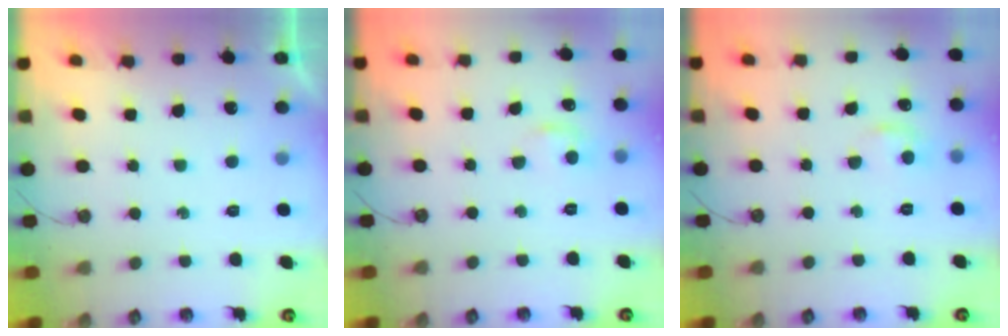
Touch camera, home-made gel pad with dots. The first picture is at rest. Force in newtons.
{"total": 5.4, "press": 5.4, "slide": 0.8}
{"total": 5.4, "press": 5.4, "slide": 0.8}